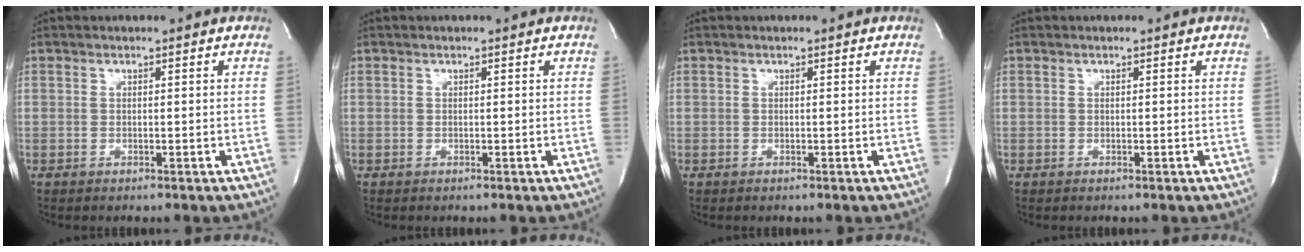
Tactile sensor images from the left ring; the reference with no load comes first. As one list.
[{"total": 0.0}, {"total": 0.0}, {"total": 0.0}]